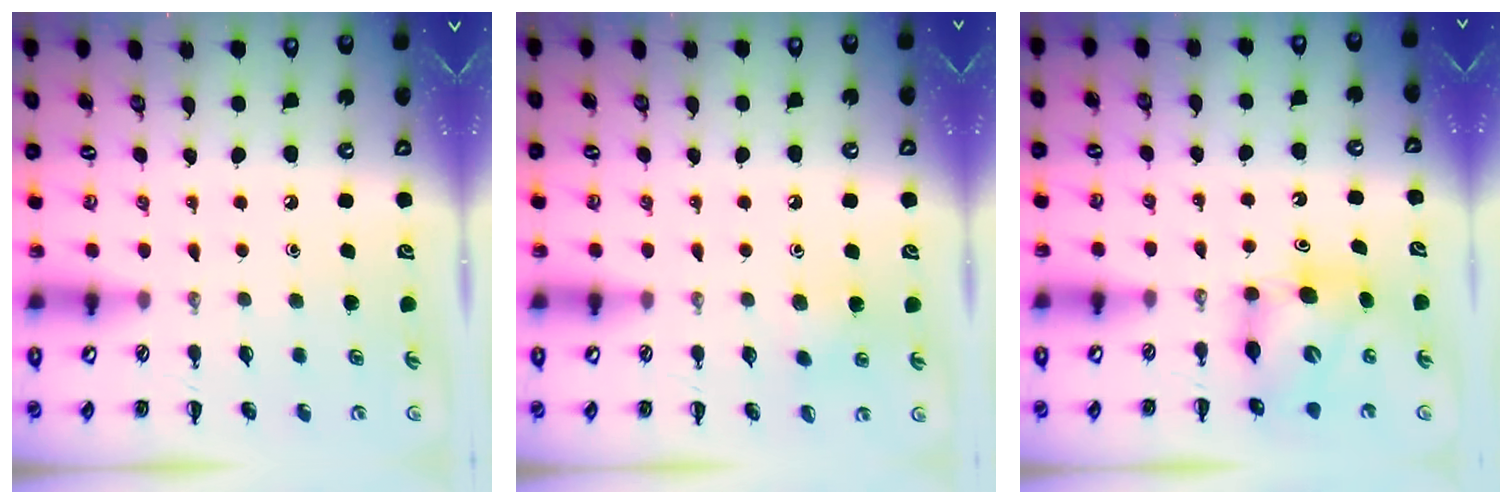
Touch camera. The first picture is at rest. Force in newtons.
{"total": 5.7, "press": 5.5, "slide": 1.8}
{"total": 6.6, "press": 6.4, "slide": 1.4}